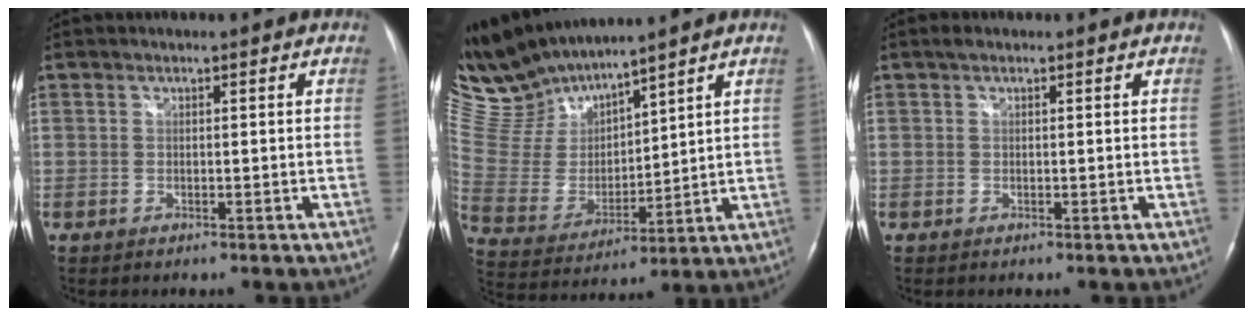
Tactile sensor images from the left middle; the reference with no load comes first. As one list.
[{"total": 12.6, "force": [12.2, 1.7, 2.8], "torque": [-0.085, 0.004, 0.262]}, {"total": 0.9, "force": [0.6, 0.4, 0.6], "torque": [-0.012, 0.014, 0.009]}]